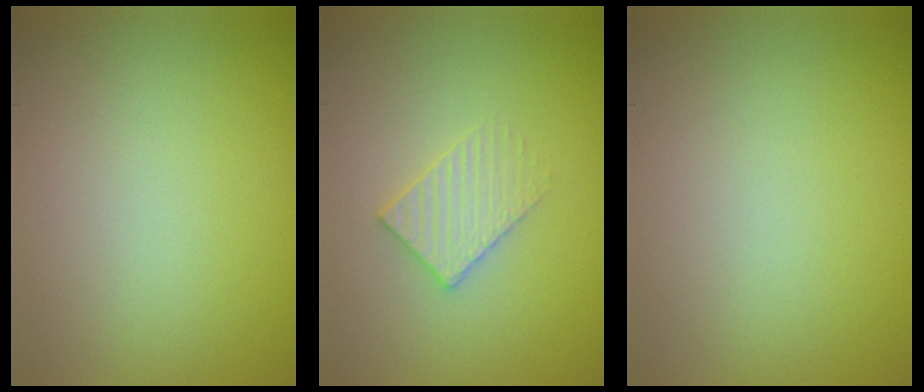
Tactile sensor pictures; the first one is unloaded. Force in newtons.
{"total": 2.3, "press": 2.2, "slide": 0.3}
{"total": 0.0}